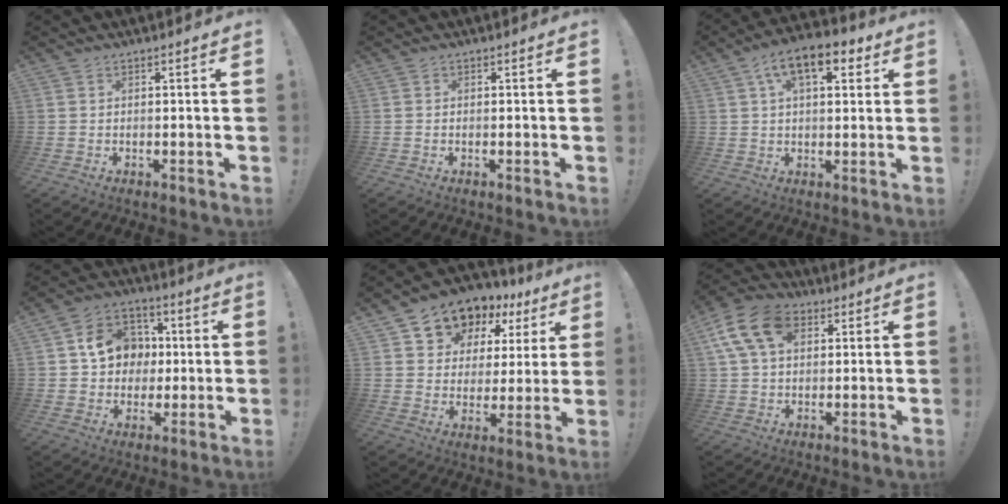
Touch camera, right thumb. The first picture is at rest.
{"total": 0.0}
{"total": 11.0, "force": [4.6, 5.3, 8.5], "torque": [-0.120, -0.007, 0.076]}
{"total": 13.7, "force": [1.9, 12.1, 6.2], "torque": [-0.081, 0.011, 0.046]}
{"total": 11.8, "force": [9.3, 6.7, 3.1], "torque": [-0.063, -0.078, 0.171]}
{"total": 14.0, "force": [5.2, 9.4, 9.0], "torque": [-0.172, -0.008, 0.103]}